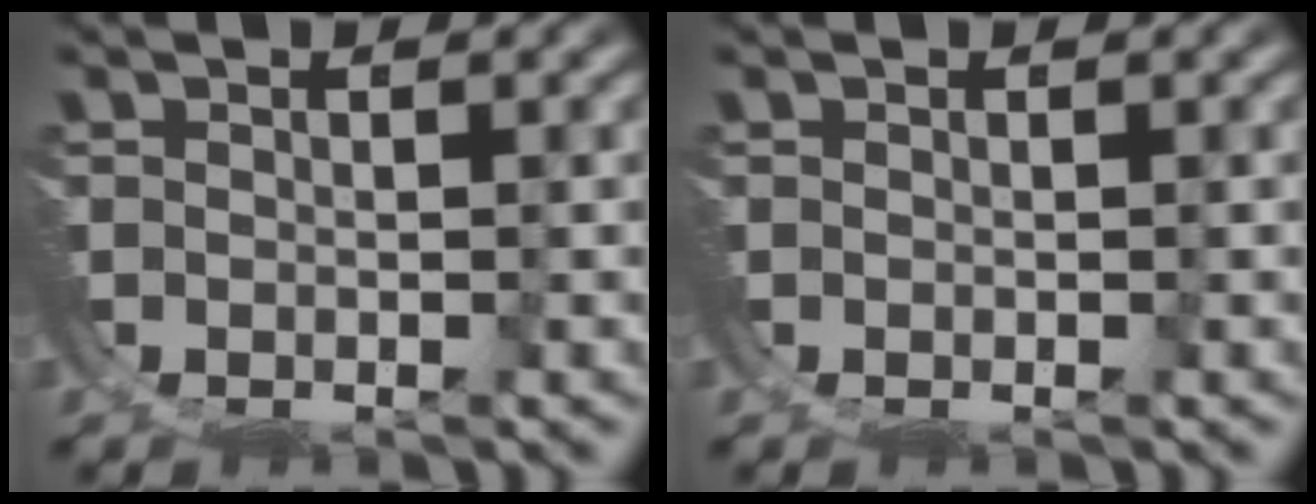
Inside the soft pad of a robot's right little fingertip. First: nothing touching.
{"total": 0.0}